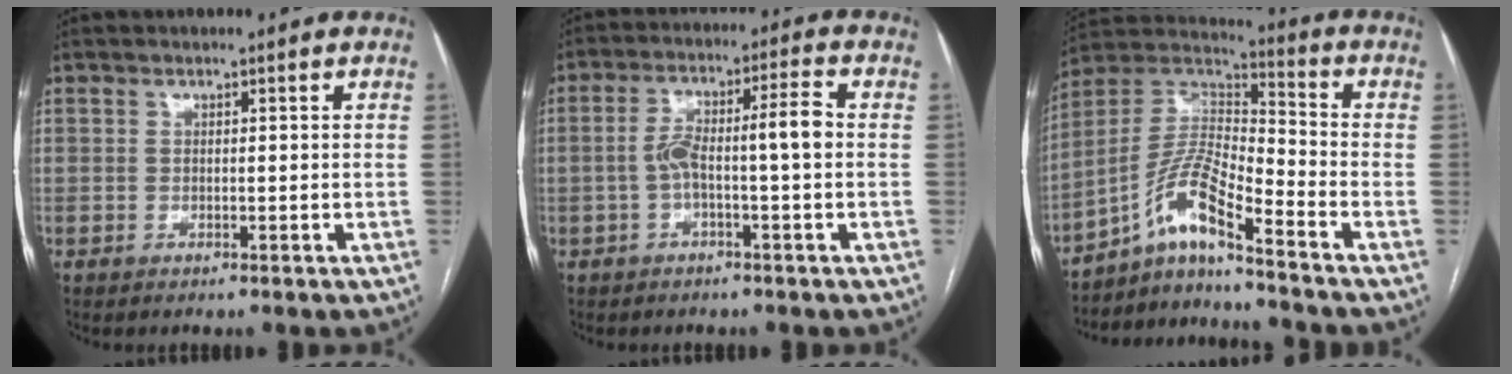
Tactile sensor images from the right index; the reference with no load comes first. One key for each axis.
{"total": 7.4, "fx": -0.9, "fy": 0.9, "fz": 7.3, "tx": -0.133, "ty": 0.032, "tz": -0.015}
{"total": 10.4, "fx": -7.2, "fy": 0.5, "fz": 7.5, "tx": -0.161, "ty": 0.017, "tz": -0.136}